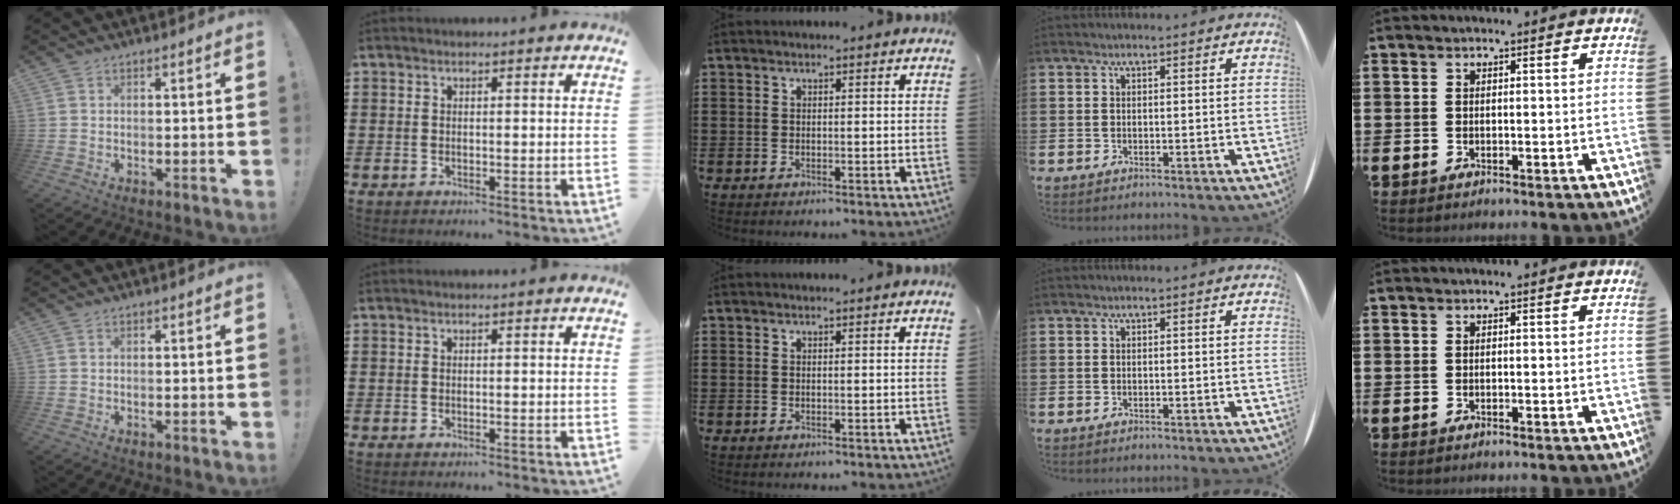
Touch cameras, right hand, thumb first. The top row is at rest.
{}